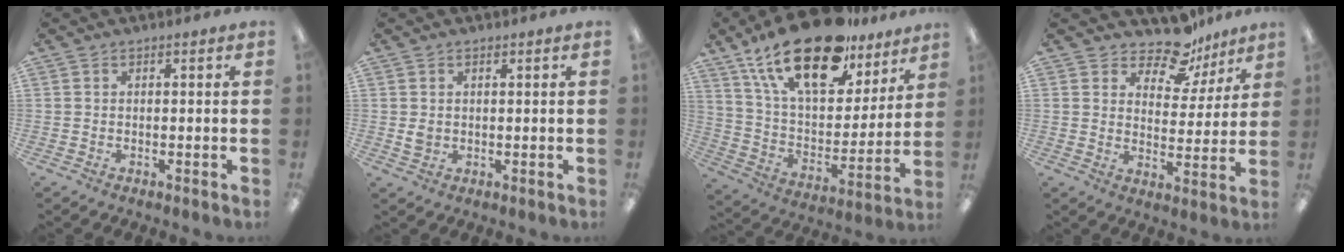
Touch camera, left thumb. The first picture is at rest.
{"total": 2.1, "force": [0.6, 1.7, 0.9], "torque": [-0.012, 0.000, 0.009]}
{"total": 25.1, "force": [17.0, 11.1, 14.8], "torque": [-0.274, -0.103, 0.292]}
{"total": 12.2, "force": [9.8, 5.7, 4.4], "torque": [-0.063, -0.073, 0.178]}